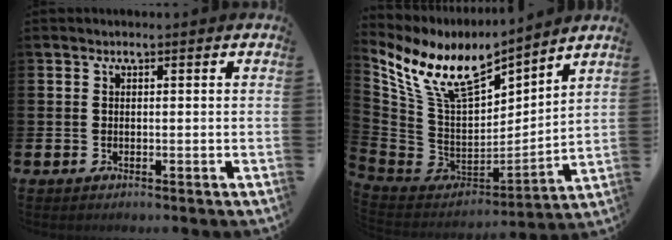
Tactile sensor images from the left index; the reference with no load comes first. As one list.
[{"total": 11.4, "force": [8.9, 4.4, 5.5], "torque": [-0.151, -0.048, 0.162]}]